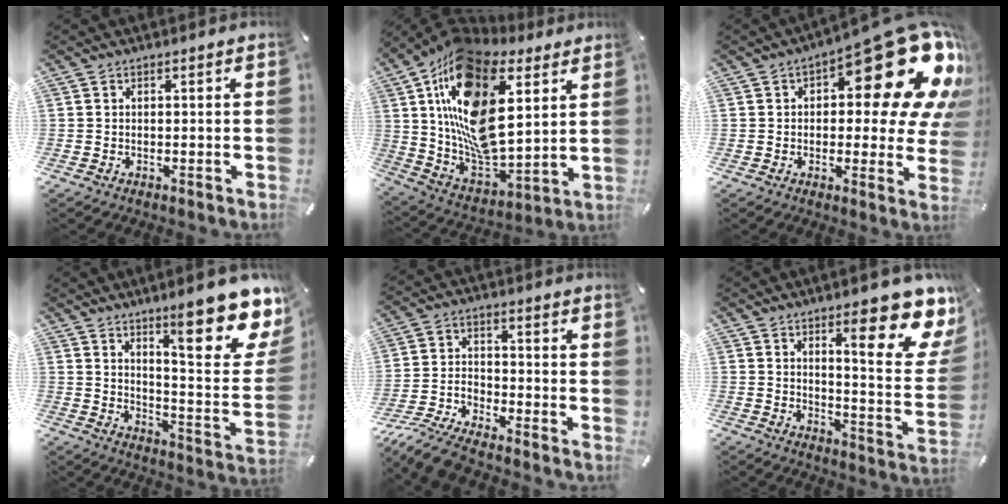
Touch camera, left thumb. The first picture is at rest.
{"total": 22.9, "force": [8.6, 13.8, 16.2], "torque": [-0.349, -0.056, 0.146]}
{"total": 24.5, "force": [11.0, 9.6, 19.6], "torque": [-0.241, -0.082, 0.181]}
{"total": 18.9, "force": [13.0, 5.1, 12.7], "torque": [-0.171, -0.103, 0.208]}
{"total": 9.4, "force": [-8.4, 2.5, 3.6], "torque": [-0.070, 0.036, -0.163]}
{"total": 17.5, "force": [10.5, 4.8, 13.2], "torque": [-0.175, -0.074, 0.162]}